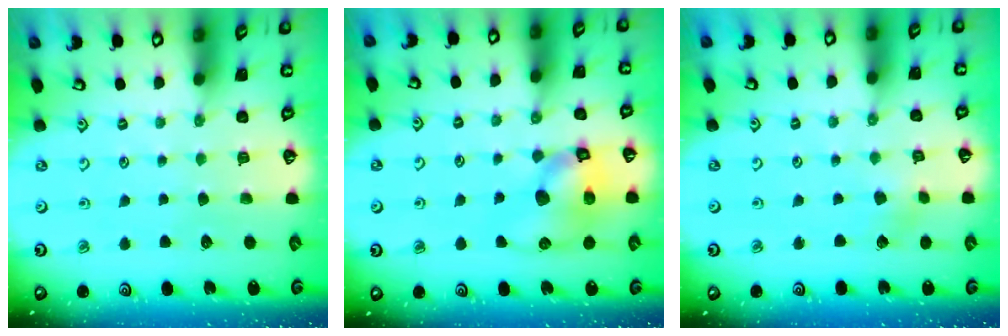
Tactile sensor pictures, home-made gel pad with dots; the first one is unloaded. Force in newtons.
{"total": 11.8, "press": 11.6, "slide": 1.8}
{"total": 2.3, "press": 2.3, "slide": 0.3}